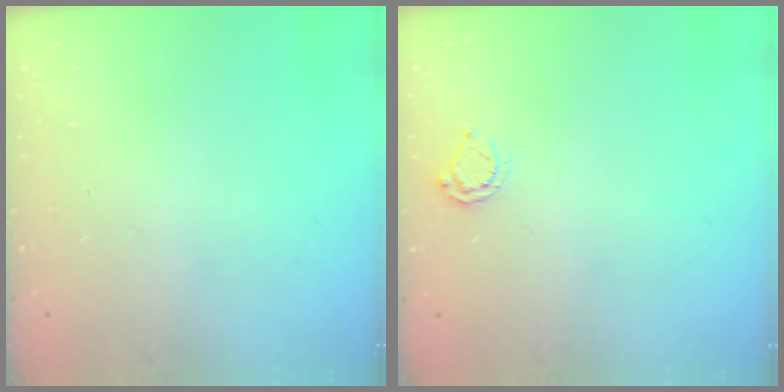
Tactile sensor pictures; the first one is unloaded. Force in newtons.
{"total": 4.0, "press": 4.0, "slide": 0.2}